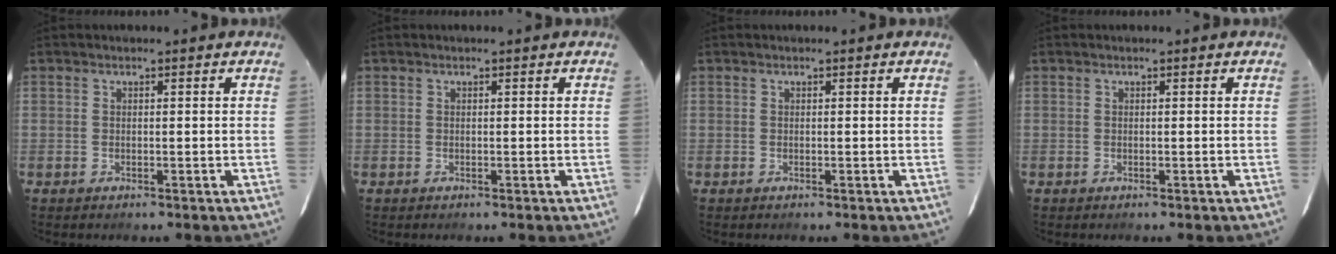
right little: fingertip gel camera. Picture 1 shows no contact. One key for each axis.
{"total": 0.0}
{"total": 0.0}
{"total": 0.0}